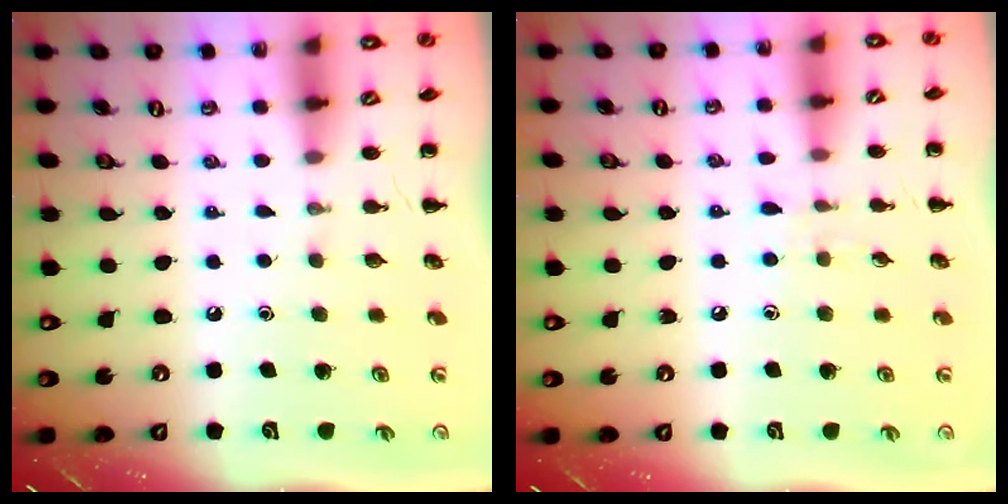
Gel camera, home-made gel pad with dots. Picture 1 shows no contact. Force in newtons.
{"total": 5.2, "press": 4.7, "slide": 2.1}